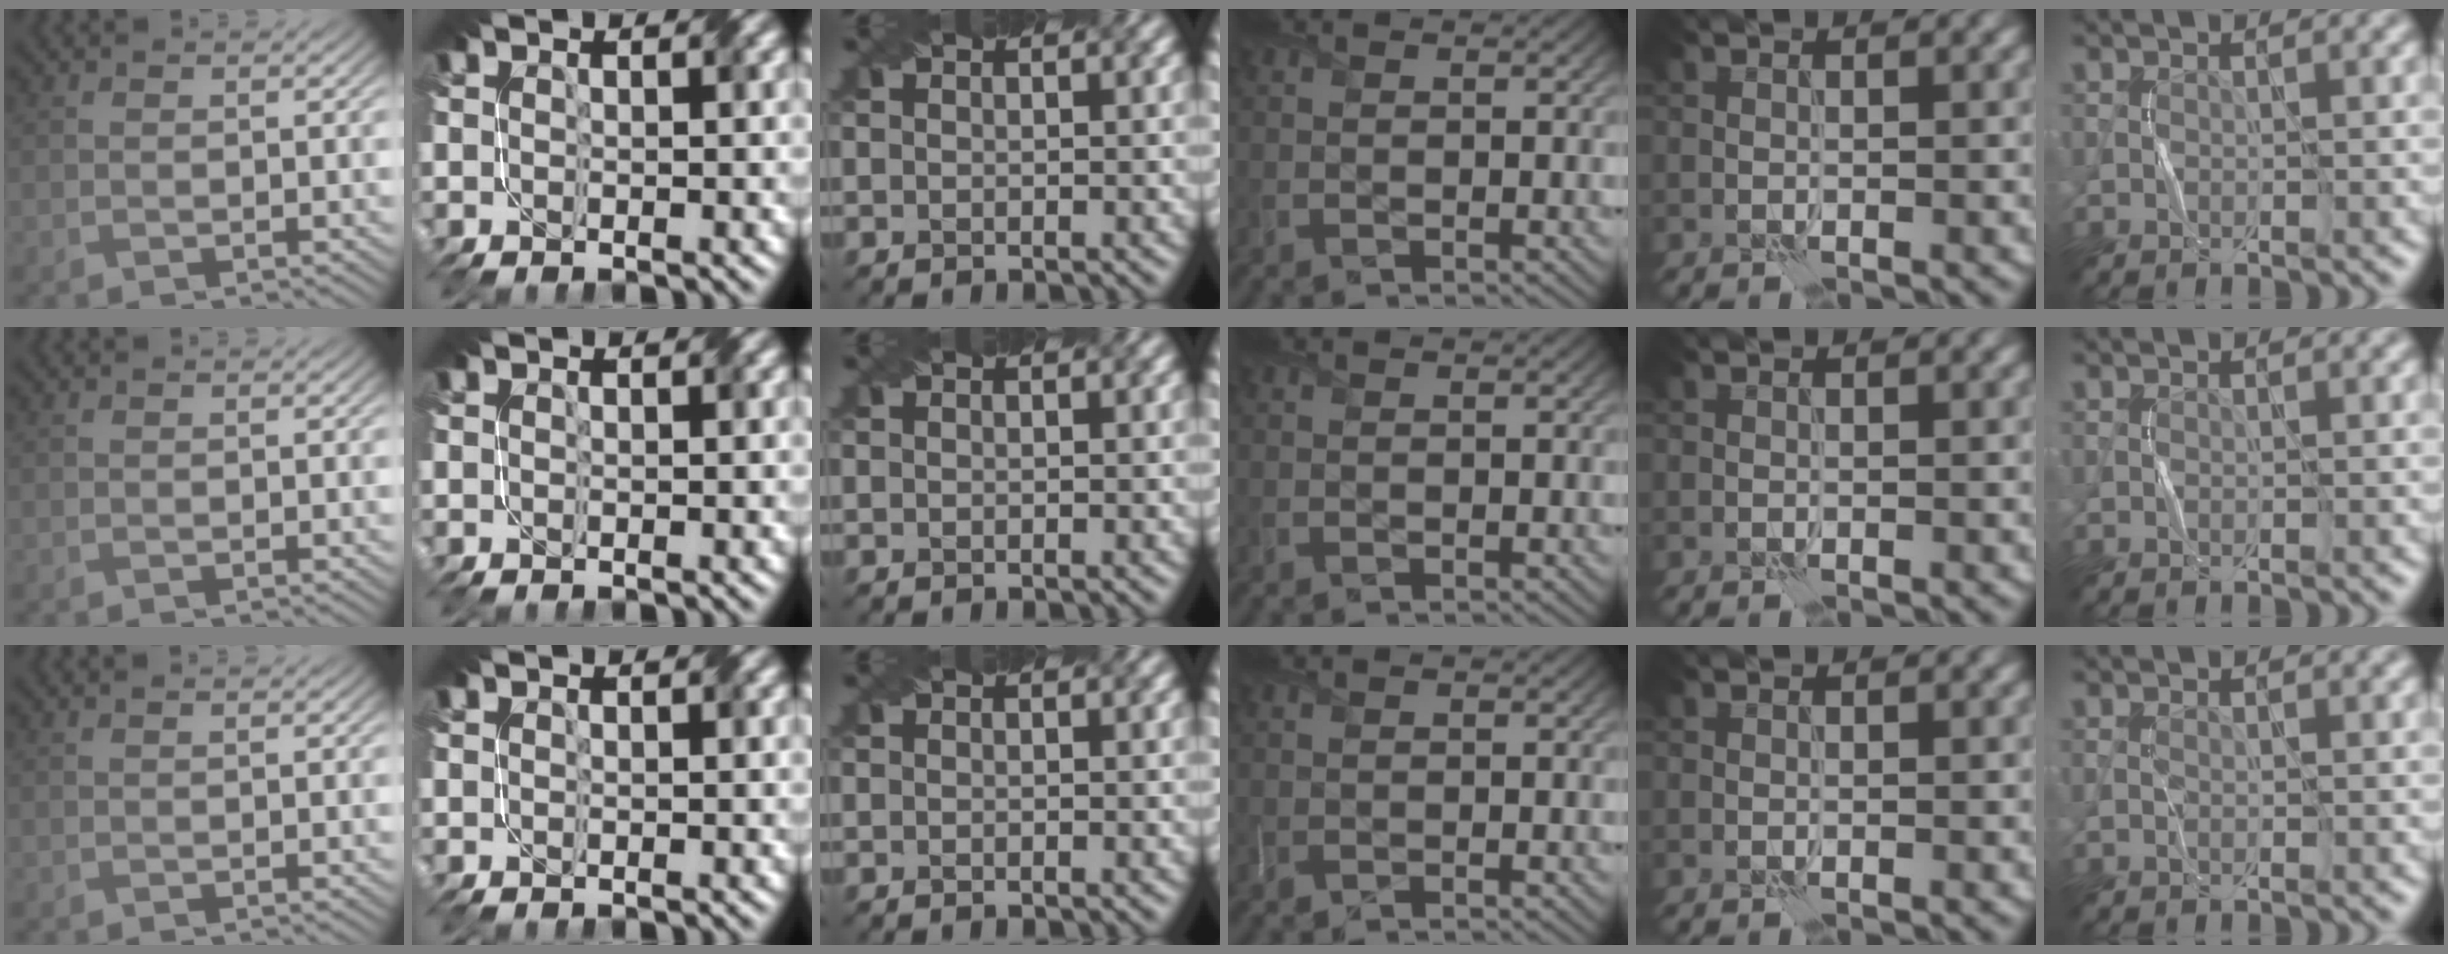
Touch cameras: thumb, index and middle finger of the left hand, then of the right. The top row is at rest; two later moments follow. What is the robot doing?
{"motion": "fold", "object": "netting"}